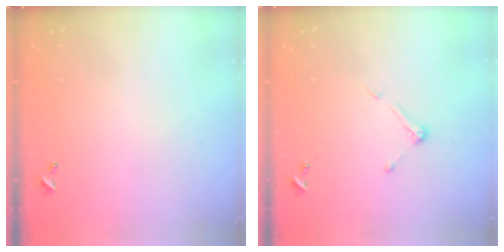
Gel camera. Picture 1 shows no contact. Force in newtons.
{"total": 5.7, "press": 5.7, "slide": 0.4}